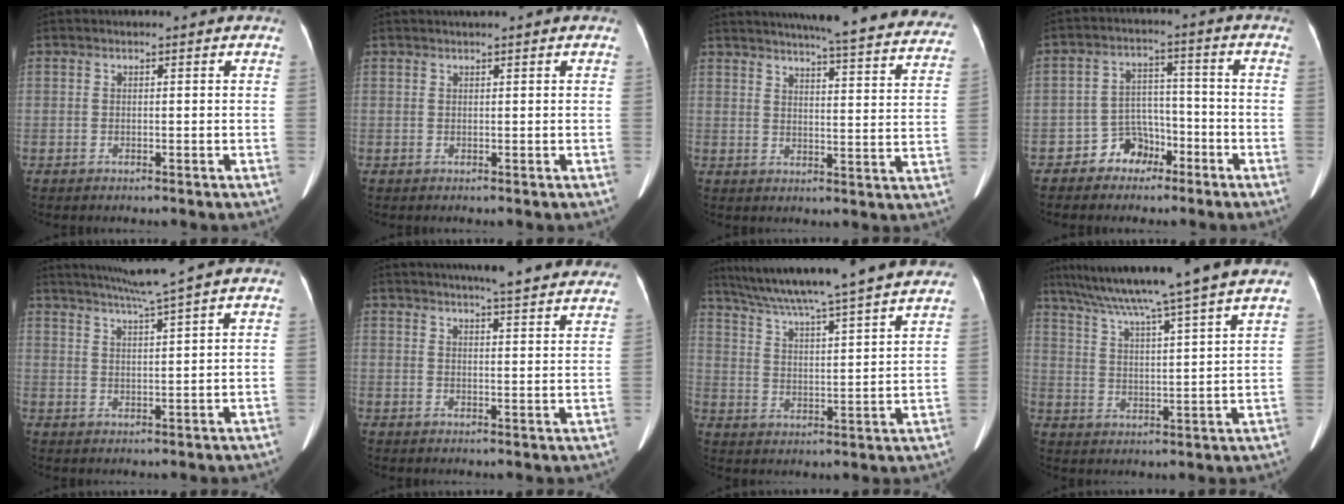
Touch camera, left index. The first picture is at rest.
{"total": 1.3, "force": [1.1, -0.1, 0.7], "torque": [-0.010, 0.016, 0.023]}
{"total": 27.5, "force": [24.9, 2.5, 11.2], "torque": [-0.157, -0.065, 0.282]}
{"total": 6.1, "force": [-4.8, 3.7, 0.7], "torque": [-0.012, 0.018, -0.080]}
{"total": 6.7, "force": [5.4, -2.1, 3.3], "torque": [-0.056, 0.000, 0.093]}
{"total": 15.3, "force": [13.8, 1.0, 6.6], "torque": [-0.080, 0.001, 0.152]}
{"total": 21.7, "force": [19.1, -1.1, 10.1], "torque": [-0.173, -0.007, 0.273]}
{"total": 15.5, "force": [12.7, -2.6, 8.5], "torque": [-0.144, -0.004, 0.187]}